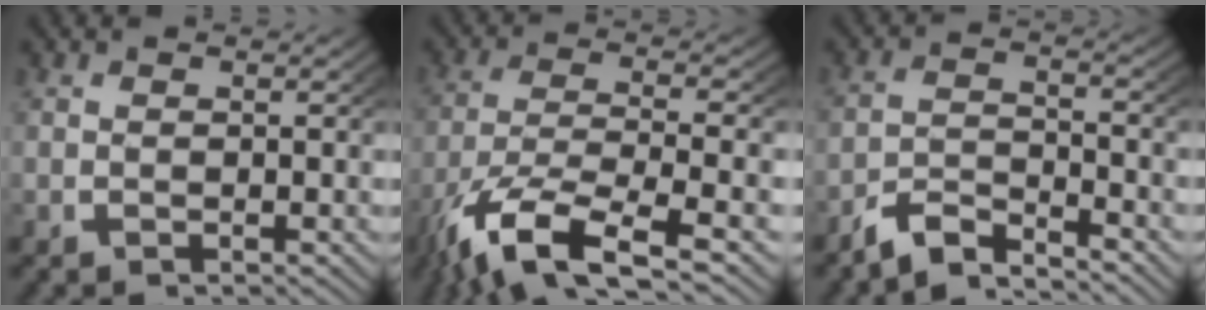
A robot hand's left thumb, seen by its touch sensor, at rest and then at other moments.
{"total": 9.4, "force": [-3.7, 4.5, 7.3], "torque": [-0.166, -0.035, -0.042]}
{"total": 4.6, "force": [-3.7, 1.8, 2.0], "torque": [-0.035, -0.010, -0.068]}